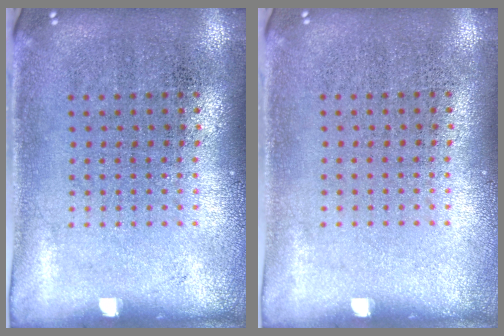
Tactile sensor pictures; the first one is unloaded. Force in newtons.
{"total": 0.0}